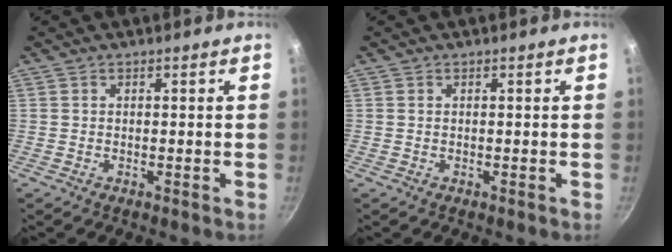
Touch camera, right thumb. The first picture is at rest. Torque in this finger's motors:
{"motor_torque": [0.39, 0.32, 0.41, -0.23, 0.00]}